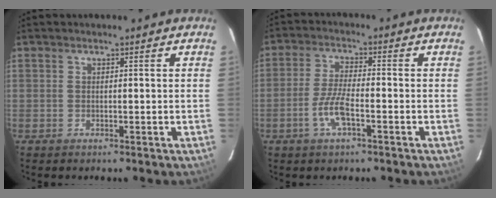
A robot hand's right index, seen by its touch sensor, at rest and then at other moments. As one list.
[{"total": 6.2, "force": [-2.7, 1.6, 5.4], "torque": [-0.115, 0.000, -0.054]}]